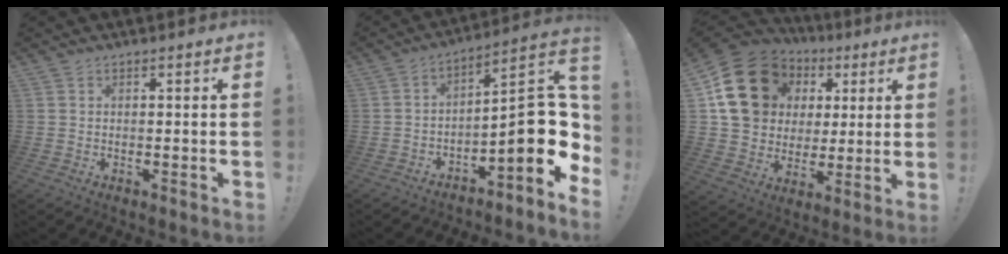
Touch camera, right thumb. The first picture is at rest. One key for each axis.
{"total": 18.1, "fx": -3.1, "fy": 6.0, "fz": 16.8, "tx": -0.232, "ty": 0.003, "tz": -0.044}
{"total": 21.5, "fx": 7.2, "fy": 17.0, "fz": 11.0, "tx": -0.167, "ty": -0.017, "tz": 0.155}